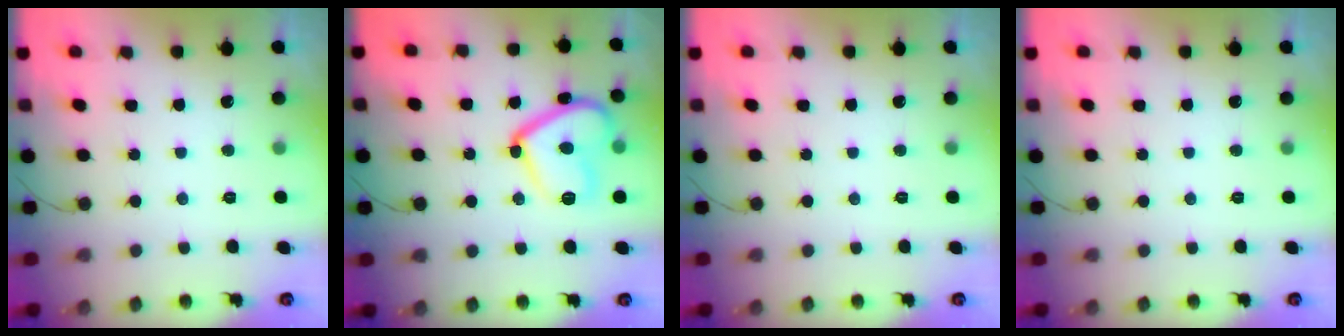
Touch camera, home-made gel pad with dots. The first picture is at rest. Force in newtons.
{"total": 16.4, "press": 16.3, "slide": 1.4}
{"total": 0.0}
{"total": 0.0}